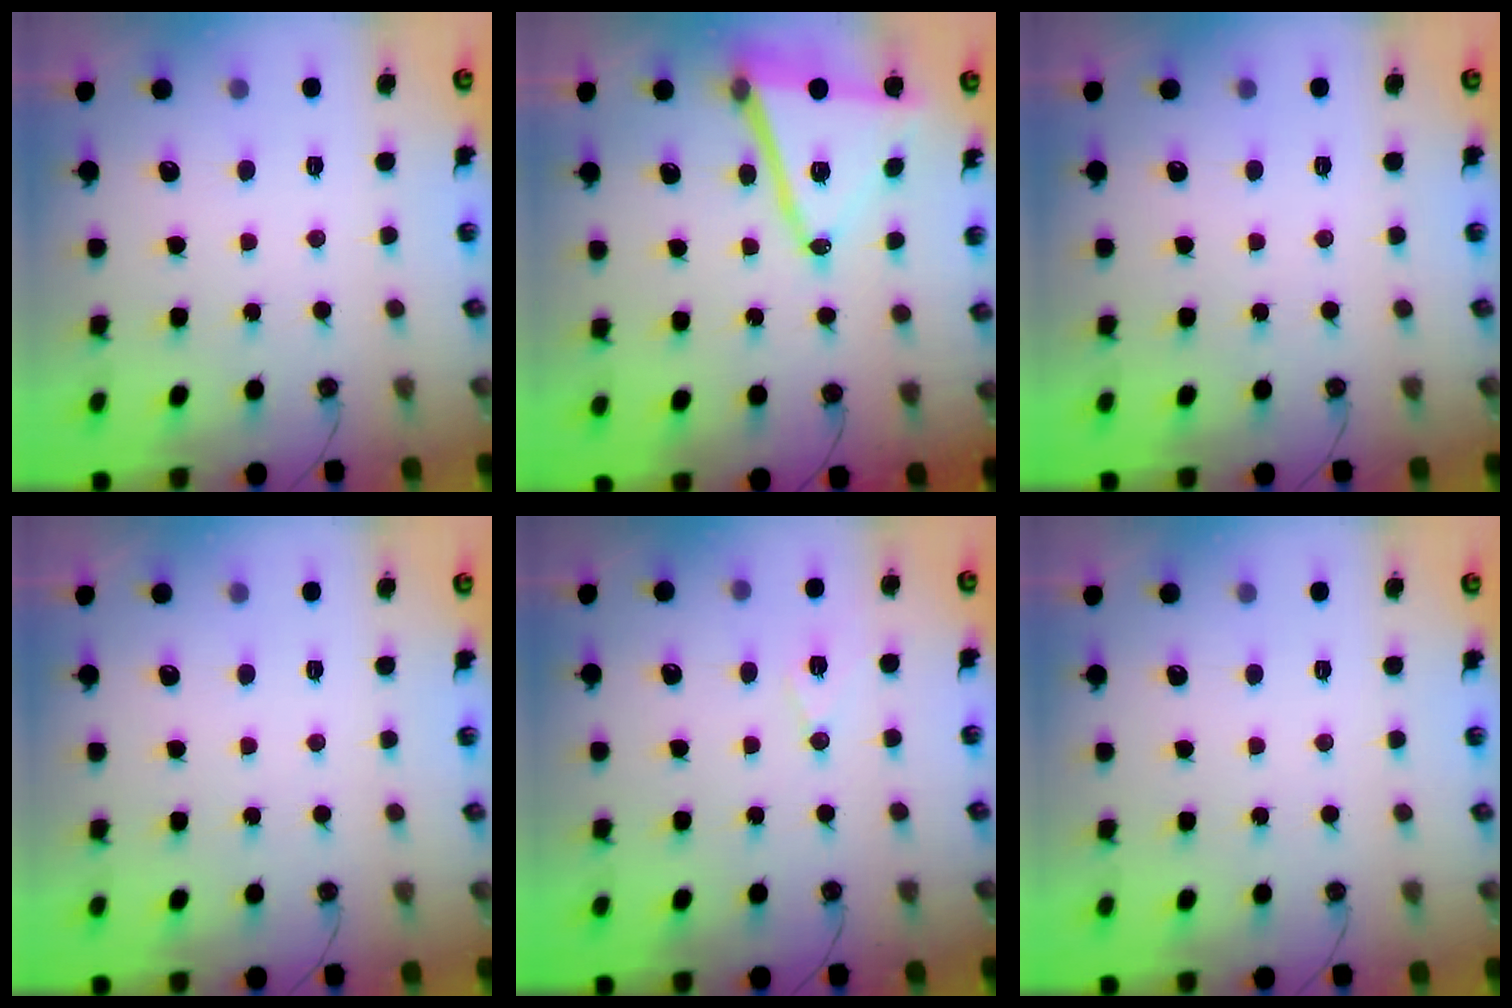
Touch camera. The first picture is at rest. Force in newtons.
{"total": 13.8, "press": 13.2, "slide": 4.0}
{"total": 0.0}
{"total": 0.0}
{"total": 7.2, "press": 6.1, "slide": 3.9}
{"total": 0.0}